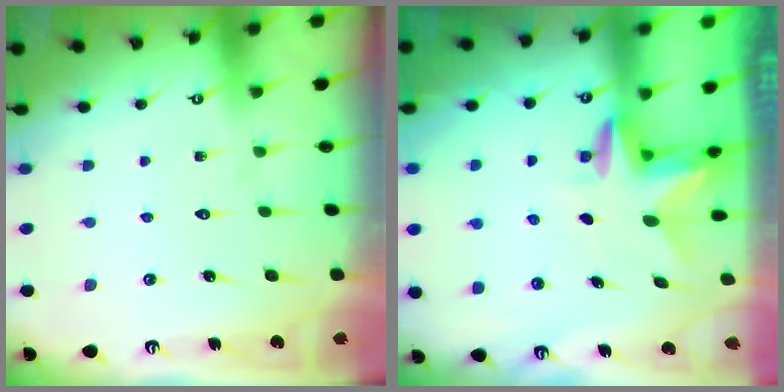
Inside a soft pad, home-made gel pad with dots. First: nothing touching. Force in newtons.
{"total": 2.9, "press": 2.9, "slide": 0.2}